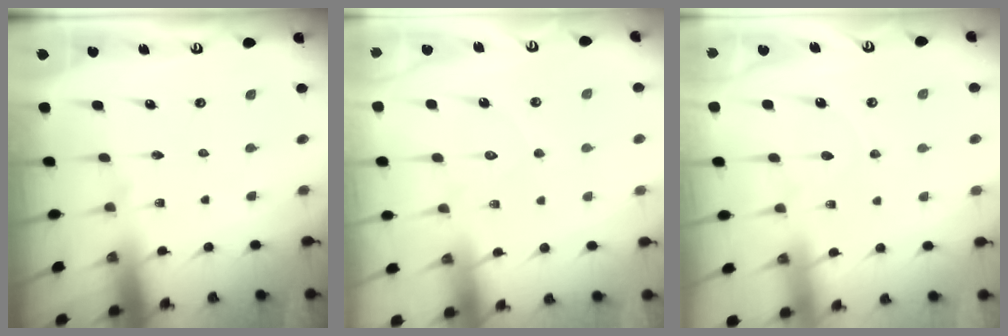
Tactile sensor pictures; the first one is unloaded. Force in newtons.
{"total": 6.5, "press": 6.5, "slide": 0.5}
{"total": 4.4, "press": 4.3, "slide": 0.6}